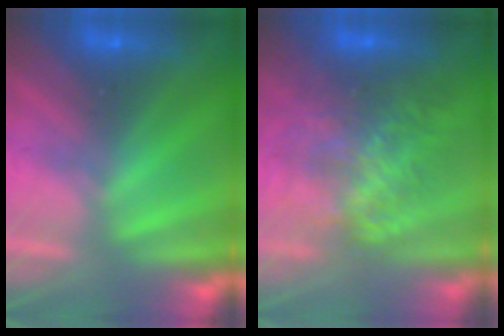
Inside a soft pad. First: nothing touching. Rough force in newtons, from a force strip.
{"total": 10.2}